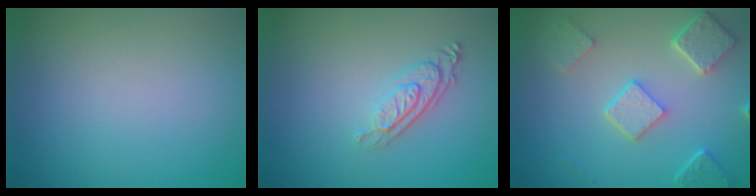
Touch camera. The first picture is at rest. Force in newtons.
{"total": 2.9, "press": 2.0, "slide": 2.0}
{"total": 5.0, "press": 3.9, "slide": 3.1}